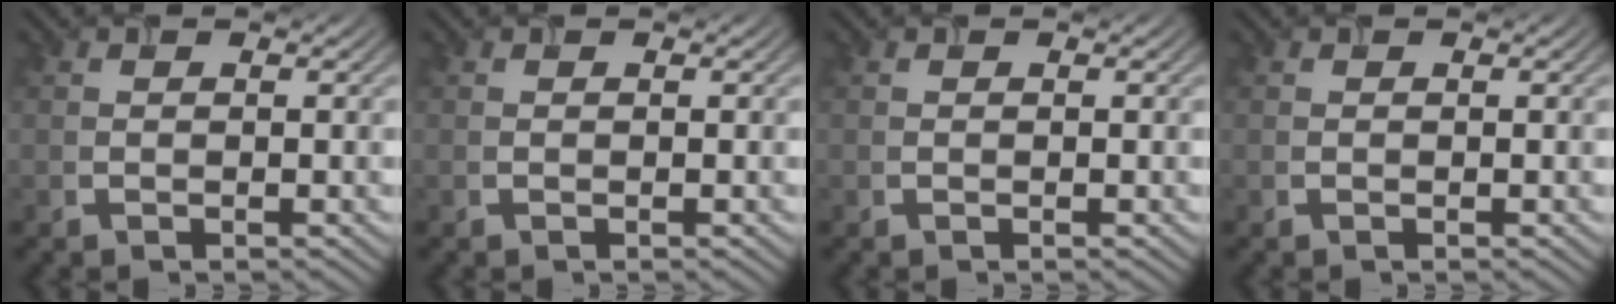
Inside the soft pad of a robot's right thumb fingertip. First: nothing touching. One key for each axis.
{"total": 0.0}
{"total": 0.0}
{"total": 0.0}